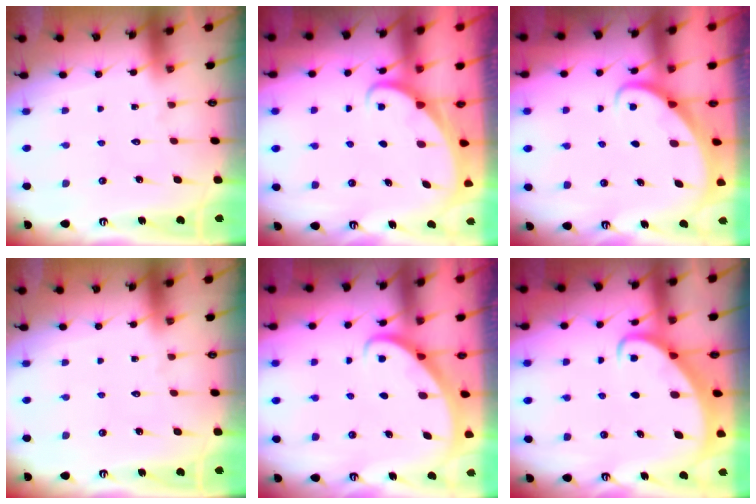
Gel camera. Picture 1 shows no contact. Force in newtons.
{"total": 1.5, "press": 1.5, "slide": 0.1}
{"total": 2.4, "press": 2.4, "slide": 0.2}
{"total": 0.0}
{"total": 2.9, "press": 2.9, "slide": 0.2}
{"total": 2.0, "press": 2.0, "slide": 0.3}